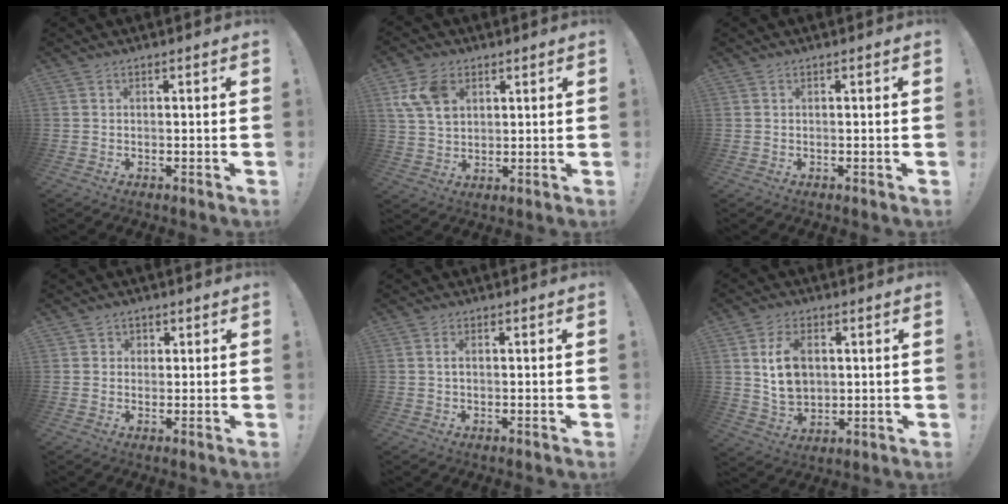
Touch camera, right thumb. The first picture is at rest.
{"total": 10.2, "force": [4.3, 7.2, 5.8], "torque": [-0.116, -0.003, 0.086]}
{"total": 0.0}
{"total": 2.3, "force": [0.9, 2.1, 0.3], "torque": [0.003, -0.005, 0.013]}
{"total": 1.3, "force": [0.1, 0.6, 1.1], "torque": [-0.024, 0.005, 0.002]}
{"total": 11.1, "force": [2.6, 8.2, 7.0], "torque": [-0.107, 0.000, 0.051]}